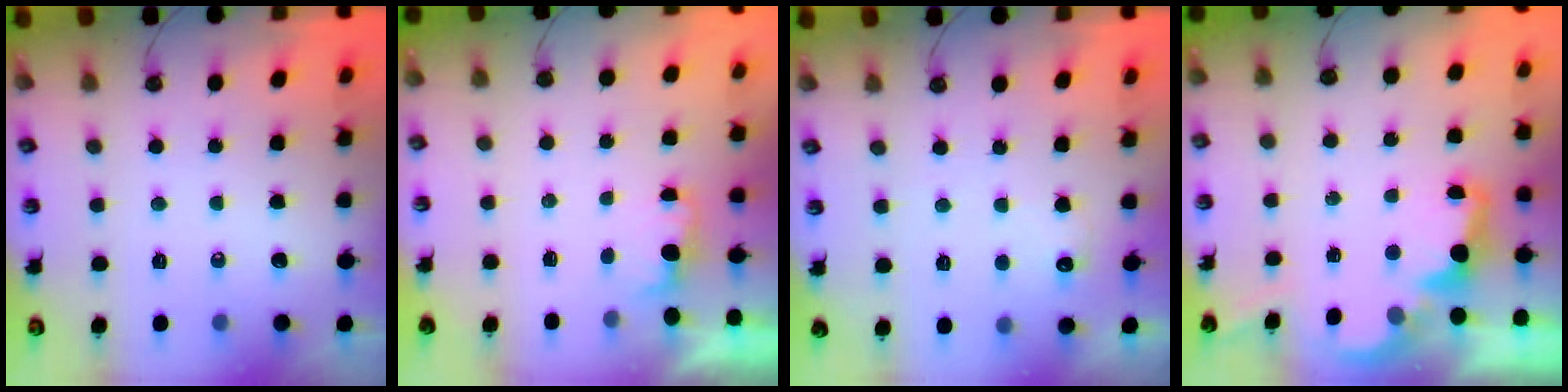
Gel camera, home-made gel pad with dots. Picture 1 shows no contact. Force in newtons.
{"total": 1.0, "press": 0.7, "slide": 0.7}
{"total": 6.6, "press": 6.6, "slide": 0.5}
{"total": 2.7, "press": 2.6, "slide": 0.8}